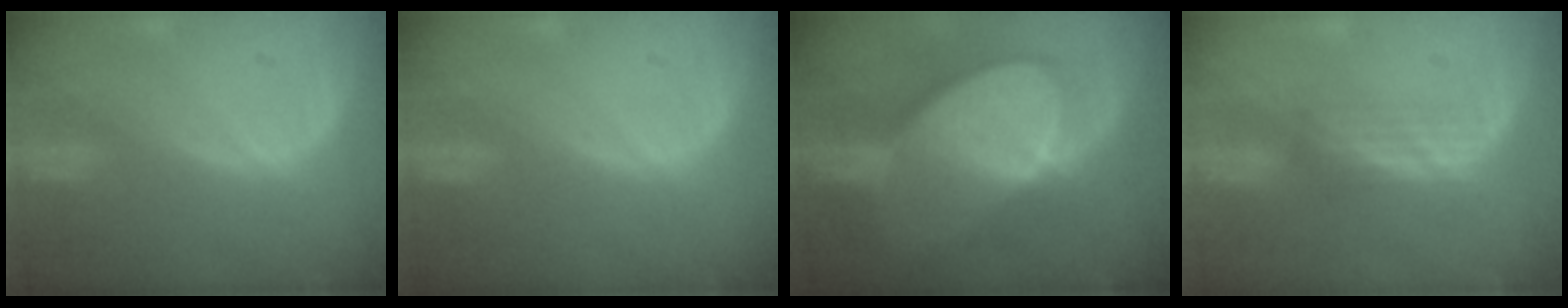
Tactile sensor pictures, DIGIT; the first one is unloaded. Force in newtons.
{"total": 0.0}
{"total": 9.0, "press": 8.1, "slide": 4.0}
{"total": 2.3, "press": 2.2, "slide": 0.3}